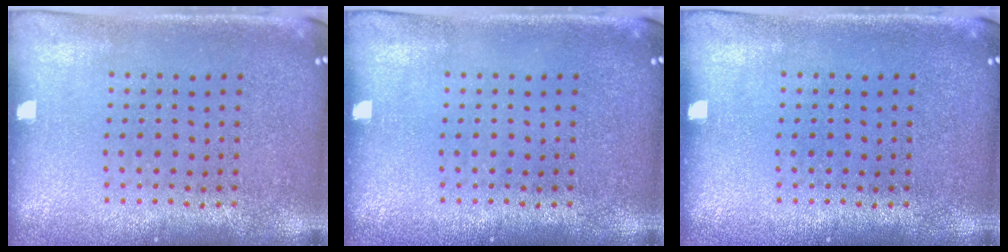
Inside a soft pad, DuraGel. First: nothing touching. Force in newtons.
{"total": 0.0}
{"total": 0.0}